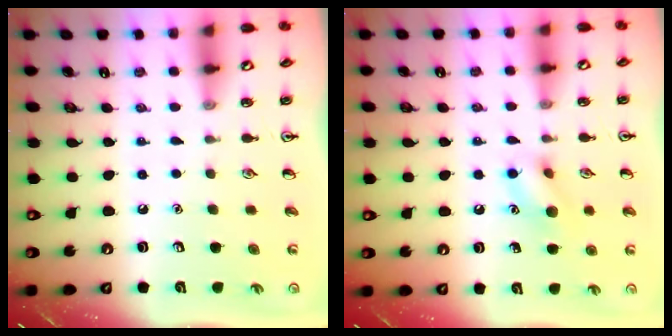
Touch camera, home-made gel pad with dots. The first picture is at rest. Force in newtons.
{"total": 10.0, "press": 10.0, "slide": 0.8}